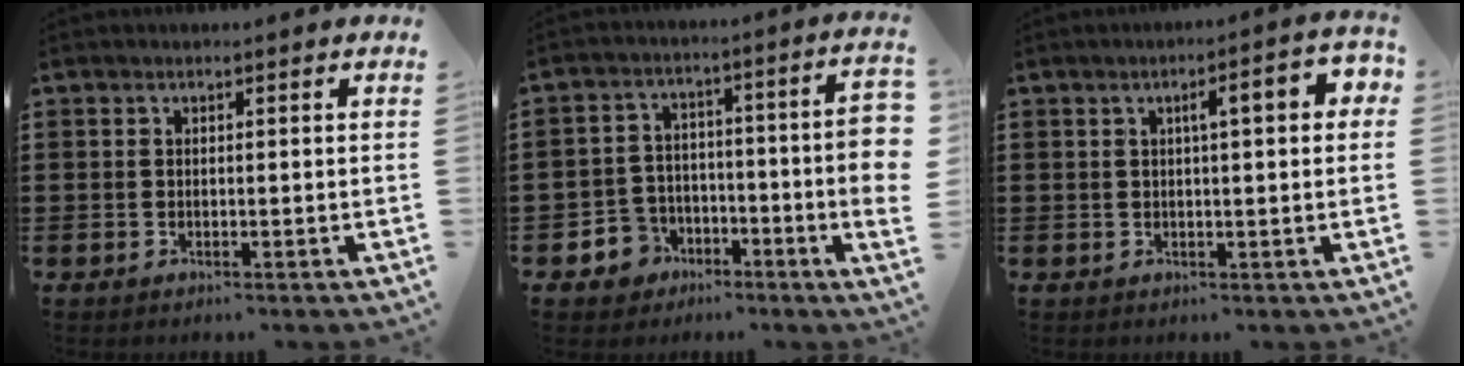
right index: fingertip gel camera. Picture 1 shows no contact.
{"total": 6.4, "force": [-3.6, 3.8, 3.8], "torque": [-0.078, 0.014, -0.068]}
{"total": 4.5, "force": [0.9, 0.8, 4.3], "torque": [-0.067, 0.002, 0.006]}